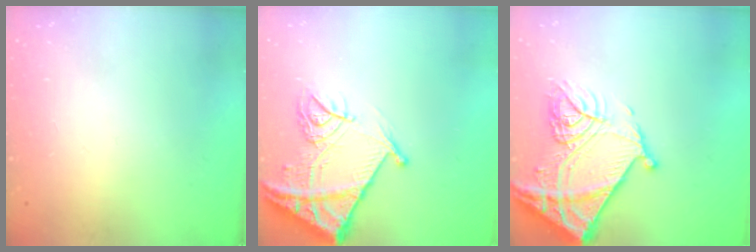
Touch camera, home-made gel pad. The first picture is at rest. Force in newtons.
{"total": 14.9, "press": 14.8, "slide": 1.6}
{"total": 19.8, "press": 19.7, "slide": 2.1}